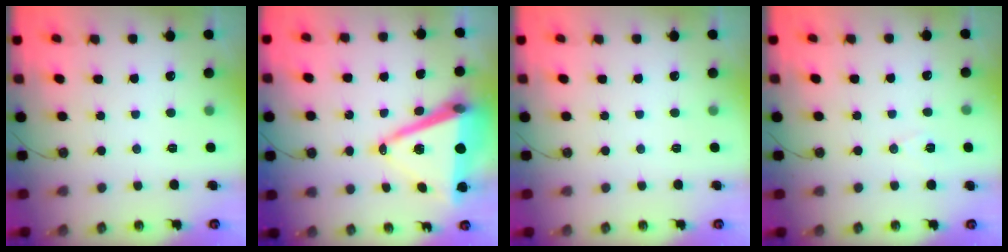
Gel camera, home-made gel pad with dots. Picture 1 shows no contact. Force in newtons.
{"total": 15.6, "press": 15.1, "slide": 3.9}
{"total": 0.0}
{"total": 6.7, "press": 5.0, "slide": 4.5}